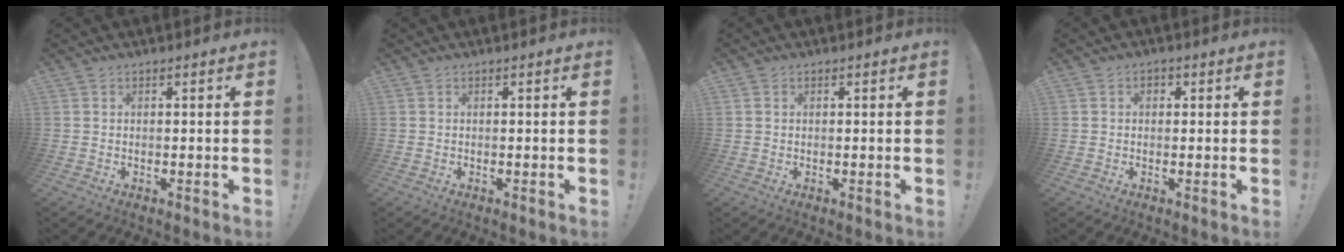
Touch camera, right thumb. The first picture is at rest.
{"total": 0.0}
{"total": 0.6, "force": [0.3, 0.5, 0.1], "torque": [-0.003, 0.003, 0.006]}
{"total": 1.4, "force": [0.1, 1.2, 0.8], "torque": [-0.007, 0.002, -0.001]}